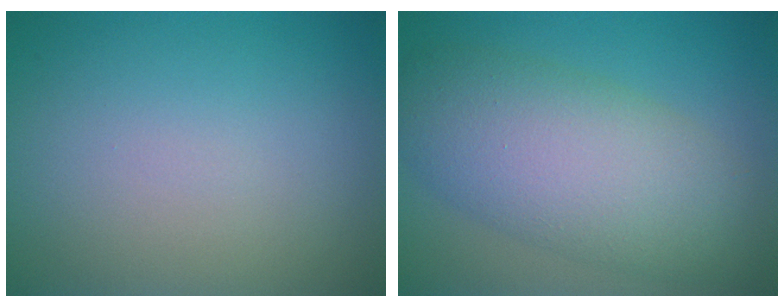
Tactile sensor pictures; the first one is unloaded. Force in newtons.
{"total": 8.9, "press": 8.9, "slide": 0.2}